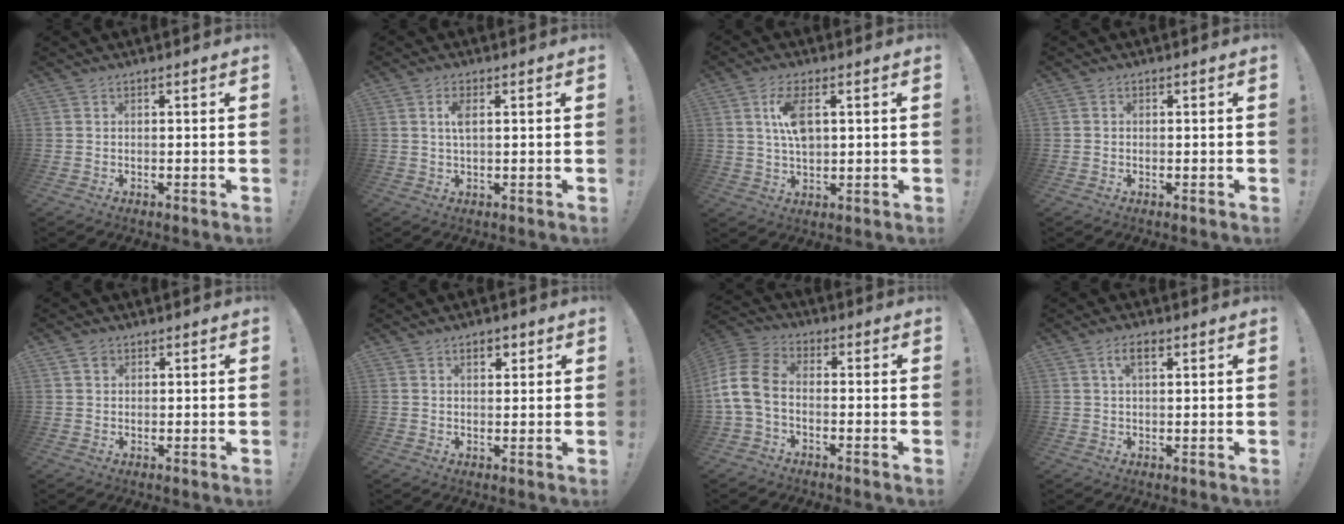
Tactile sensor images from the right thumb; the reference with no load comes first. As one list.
[{"total": 3.6, "force": [0.9, 1.2, 3.2], "torque": [-0.062, 0.002, 0.014]}, {"total": 8.8, "force": [2.4, 4.1, 7.5], "torque": [-0.137, -0.005, 0.037]}, {"total": 0.6, "force": [-0.1, 0.6, 0.1], "torque": [-0.001, 0.002, -0.002]}, {"total": 1.8, "force": [1.0, 1.5, 0.6], "torque": [0.001, -0.004, 0.015]}, {"total": 3.2, "force": [1.7, 1.9, 2.0], "torque": [-0.030, 0.000, 0.027]}, {"total": 11.2, "force": [-1.8, 7.1, 8.4], "torque": [-0.178, 0.018, -0.031]}, {"total": 4.5, "force": [1.9, 1.9, 3.7], "torque": [-0.066, 0.002, 0.031]}]